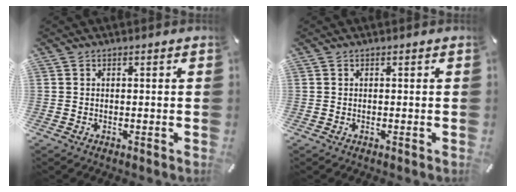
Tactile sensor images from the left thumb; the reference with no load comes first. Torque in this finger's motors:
{"motor_torque": [-0.01, 0.02, 0.00, 0.00, 0.00]}